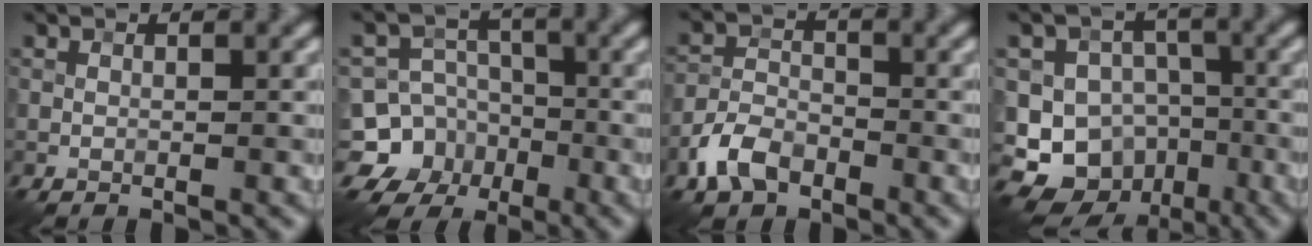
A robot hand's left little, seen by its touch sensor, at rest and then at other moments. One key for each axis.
{"total": 10.2, "fx": -4.3, "fy": 9.2, "fz": 1.1, "tx": -0.026, "ty": -0.008, "tz": -0.087}
{"total": 4.0, "fx": -2.5, "fy": 2.4, "fz": 2.0, "tx": -0.039, "ty": 0.003, "tz": -0.057}
{"total": 12.7, "fx": -5.9, "fy": 10.5, "fz": 3.7, "tx": -0.060, "ty": -0.021, "tz": -0.100}